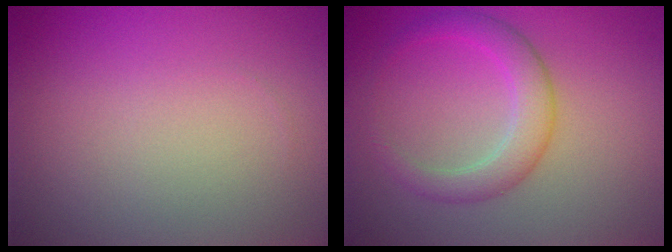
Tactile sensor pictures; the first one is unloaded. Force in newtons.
{"total": 2.6, "press": 2.6, "slide": 0.2}